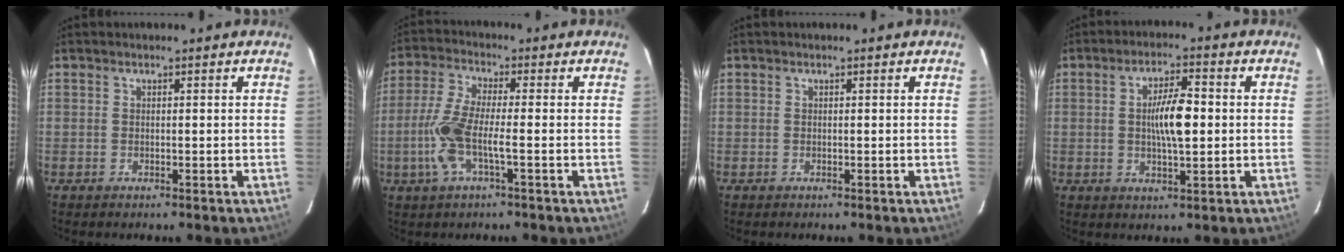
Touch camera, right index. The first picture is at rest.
{"total": 7.9, "force": [-2.0, 1.2, 7.5], "torque": [-0.169, 0.003, -0.046]}
{"total": 0.0}
{"total": 7.1, "force": [0.2, 1.5, 7.0], "torque": [-0.127, 0.007, 0.004]}